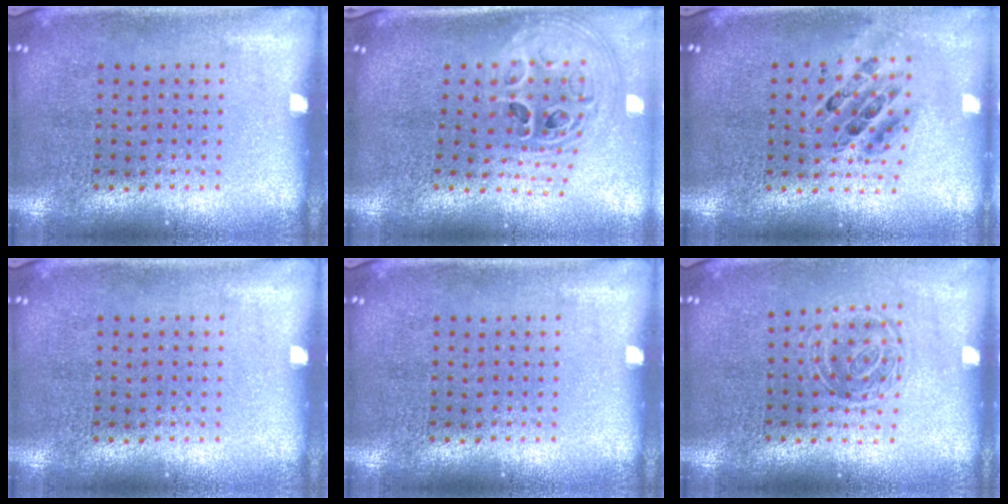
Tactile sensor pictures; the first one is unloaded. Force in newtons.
{"total": 2.8, "press": 2.0, "slide": 1.9}
{"total": 0.6, "press": 0.6, "slide": 0.1}
{"total": 0.0}
{"total": 0.0}
{"total": 1.4, "press": 1.1, "slide": 0.9}